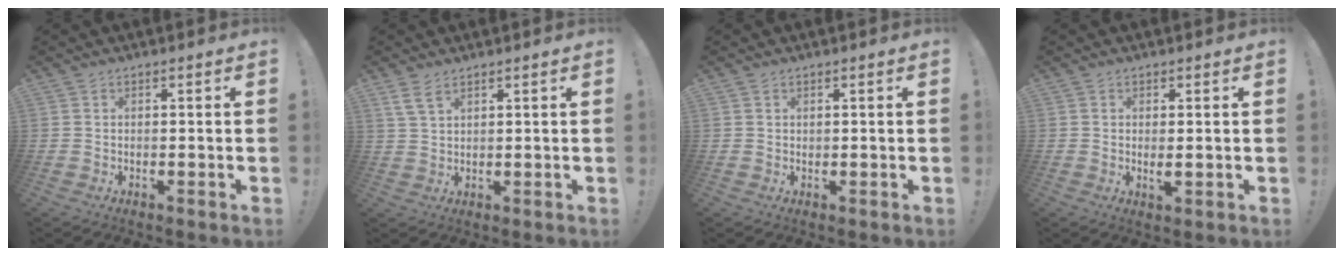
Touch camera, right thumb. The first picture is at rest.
{"total": 4.7, "force": [3.2, 2.0, 2.8], "torque": [-0.053, -0.007, 0.062]}
{"total": 0.8, "force": [0.6, 0.6, 0.1], "torque": [-0.005, 0.002, 0.012]}
{"total": 2.2, "force": [0.4, 0.5, 2.1], "torque": [-0.029, -0.005, 0.007]}